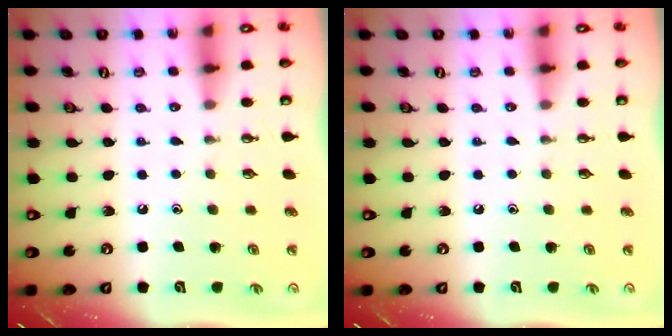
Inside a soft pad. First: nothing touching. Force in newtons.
{"total": 0.0}